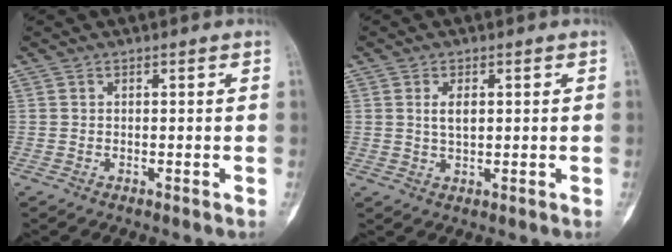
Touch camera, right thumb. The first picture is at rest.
{"total": 3.2, "force": [0.8, 1.6, 2.6], "torque": [-0.040, -0.005, 0.016]}